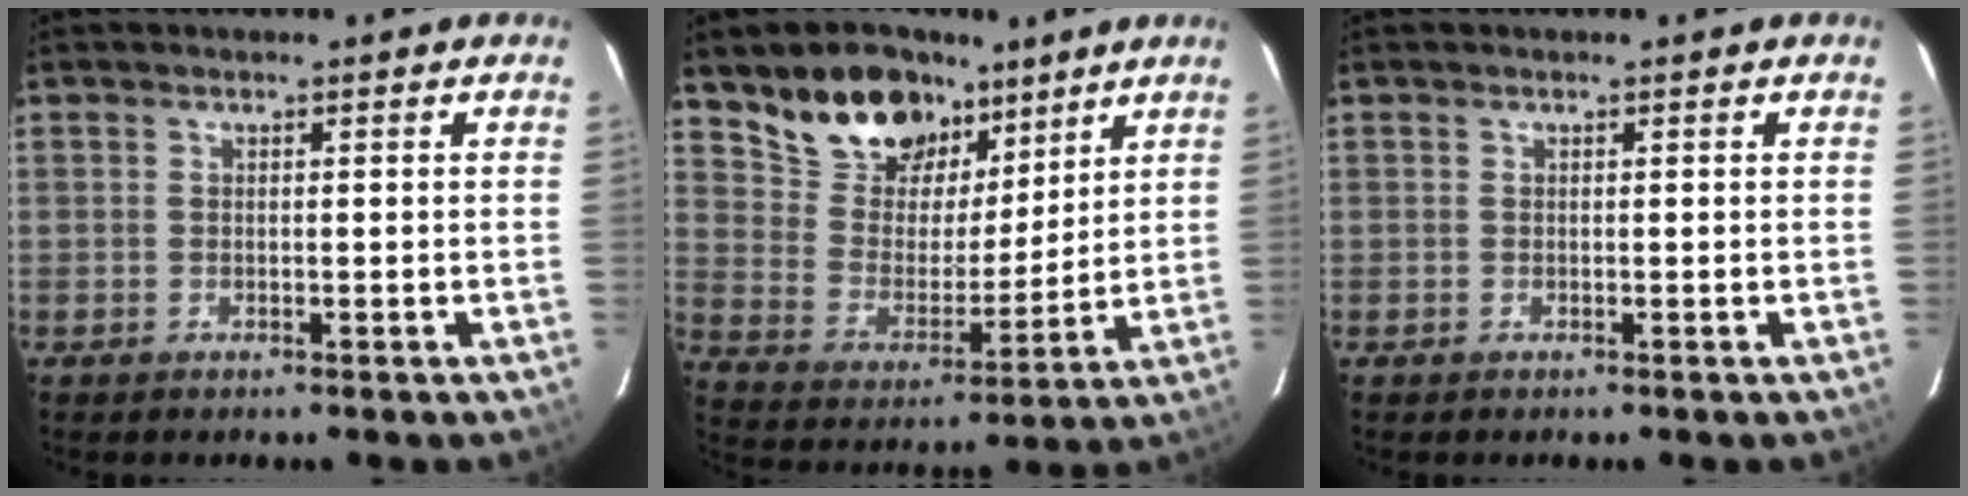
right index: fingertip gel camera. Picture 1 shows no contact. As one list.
[{"total": 15.3, "force": [10.3, 9.4, 6.4], "torque": [-0.135, 0.021, 0.194]}, {"total": 0.0}]